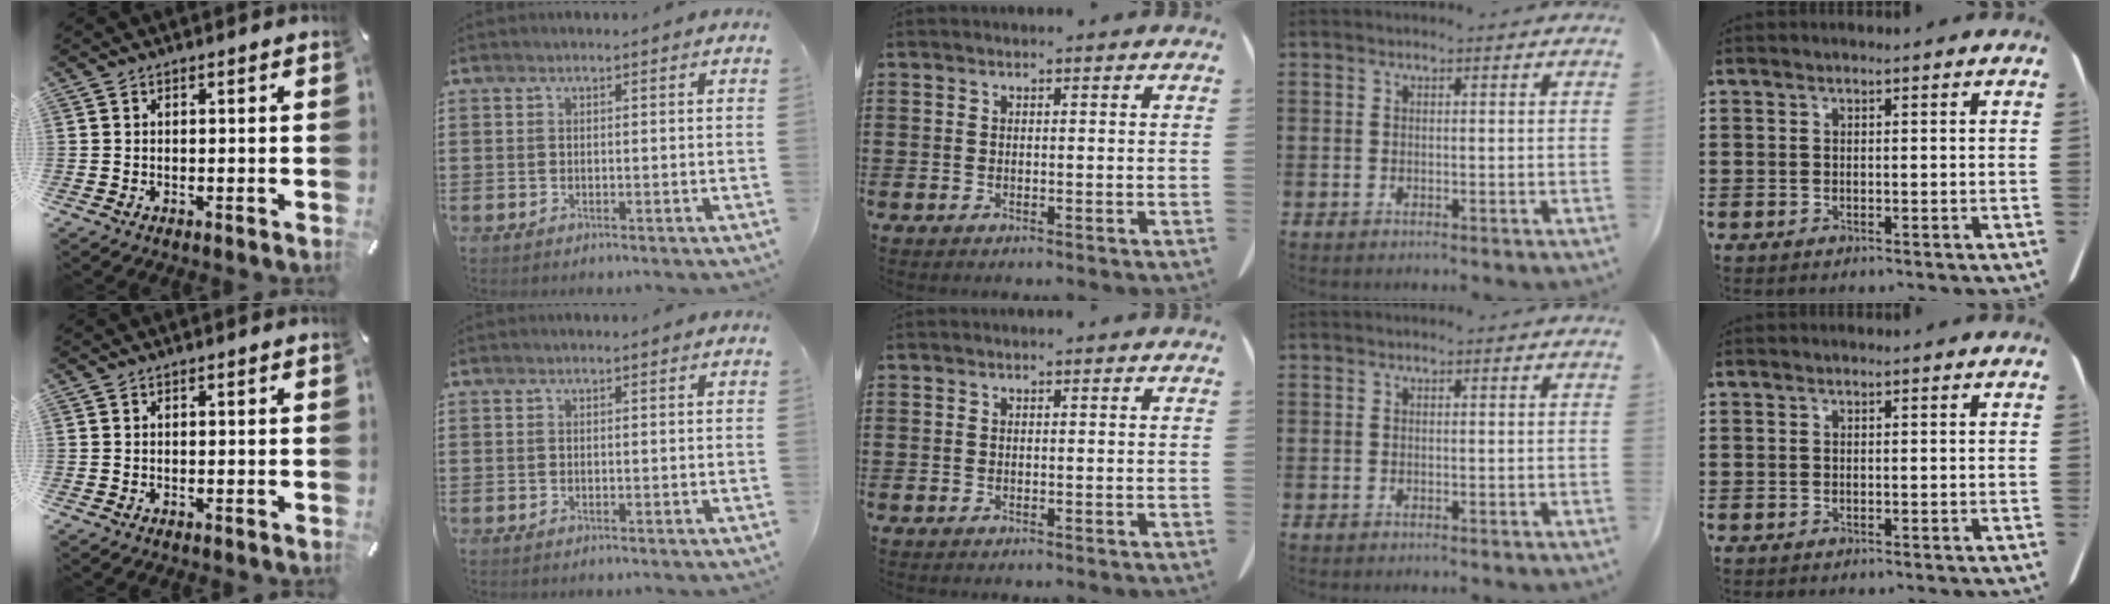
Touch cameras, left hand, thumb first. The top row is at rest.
{}